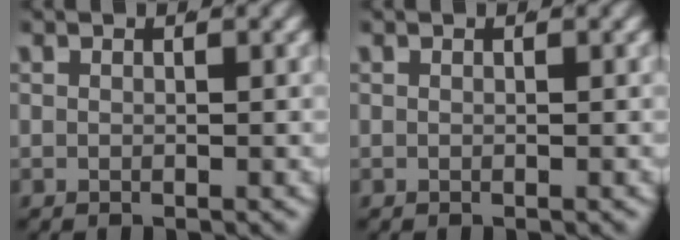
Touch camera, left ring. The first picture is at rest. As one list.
[{"total": 0.0}]